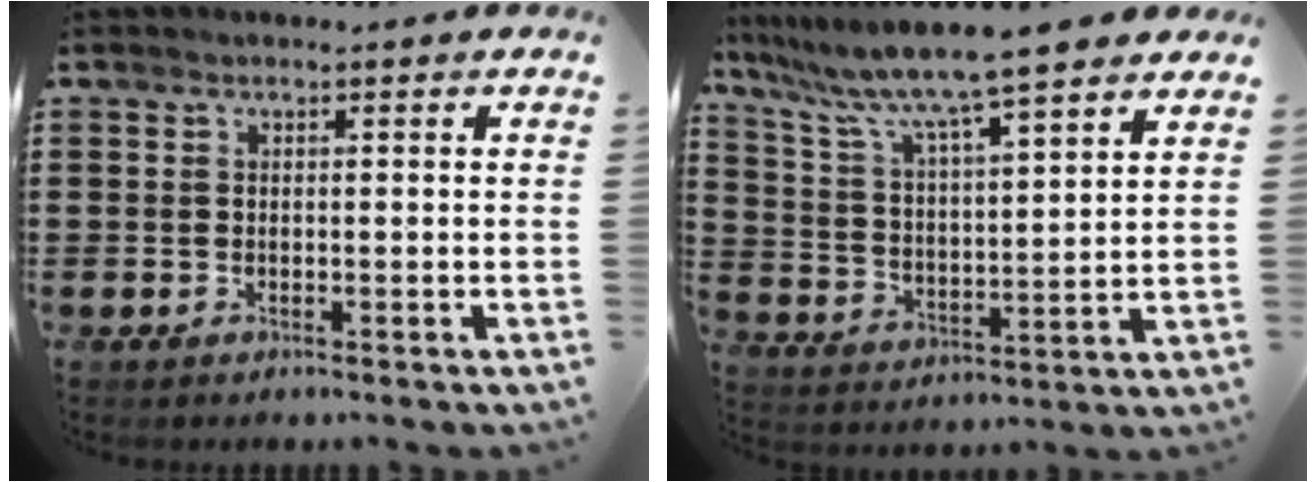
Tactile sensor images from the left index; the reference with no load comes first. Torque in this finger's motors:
{"motor_torque": [1.56, -0.58, 0.58, 0.21]}